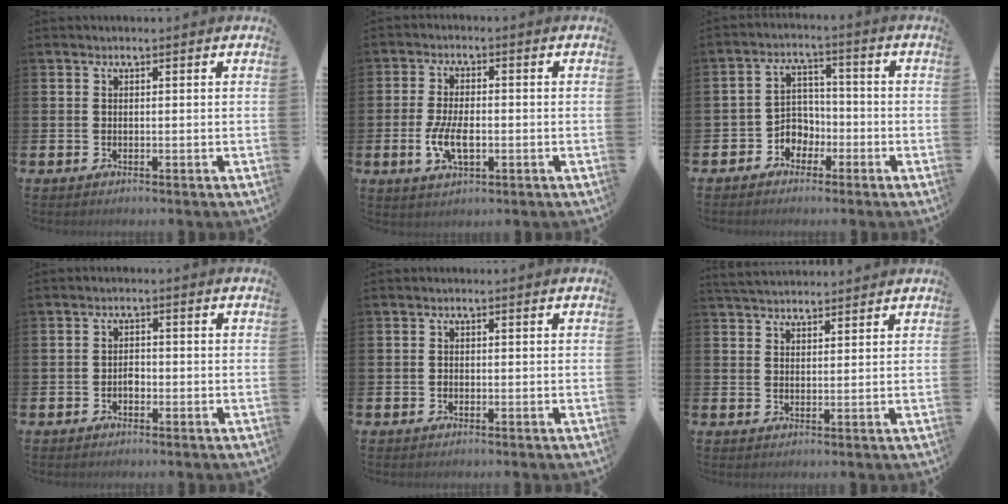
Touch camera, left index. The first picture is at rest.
{"total": 5.6, "force": [-1.1, 2.7, 4.8], "torque": [-0.090, -0.001, -0.022]}
{"total": 3.7, "force": [-1.7, 3.2, 0.6], "torque": [-0.026, 0.000, -0.042]}
{"total": 1.5, "force": [-0.7, 1.1, 0.7], "torque": [-0.009, 0.001, -0.016]}
{"total": 0.7, "force": [-0.4, 0.5, 0.1], "torque": [-0.005, 0.004, -0.009]}
{"total": 3.6, "force": [3.5, 0.7, 0.4], "torque": [-0.015, -0.013, 0.066]}